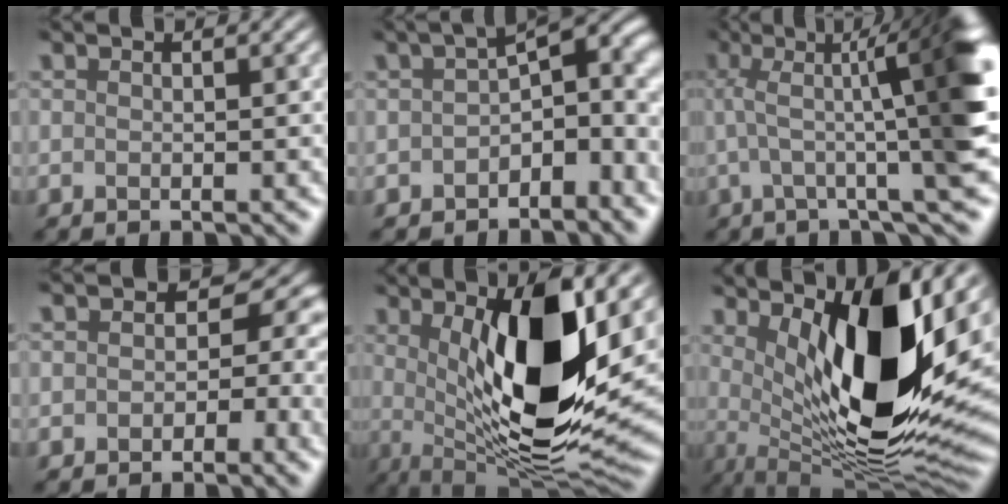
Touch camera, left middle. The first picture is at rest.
{"total": 4.7, "force": [-1.2, 2.7, 3.6], "torque": [-0.040, 0.004, -0.030]}
{"total": 7.2, "force": [1.9, 1.2, 6.9], "torque": [-0.113, 0.005, 0.032]}
{"total": 2.6, "force": [-0.3, 2.0, 1.6], "torque": [-0.010, 0.003, -0.017]}
{"total": 11.1, "force": [2.8, 3.3, 10.2], "torque": [-0.166, -0.017, 0.050]}
{"total": 12.3, "force": [3.9, 3.9, 10.9], "torque": [-0.162, -0.029, 0.067]}